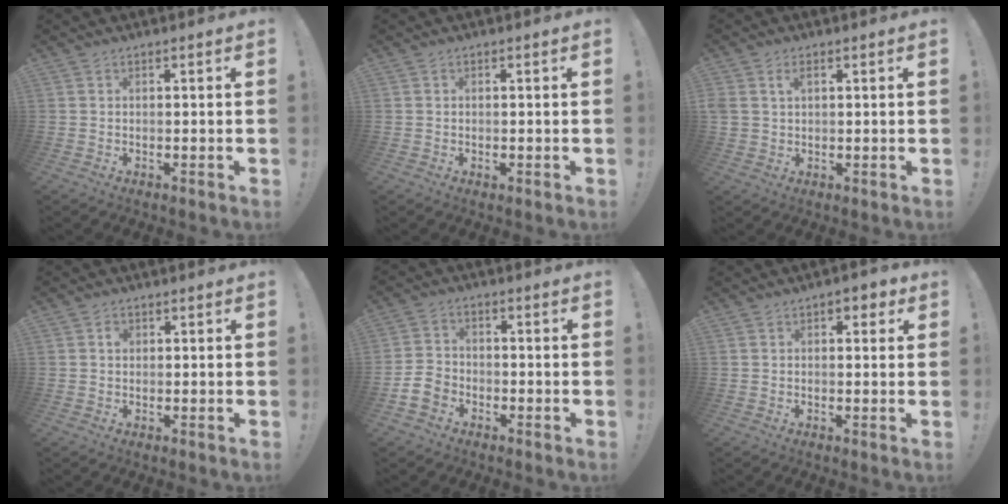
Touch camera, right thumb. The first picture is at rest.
{"total": 0.0}
{"total": 3.0, "force": [1.2, 2.2, 1.6], "torque": [-0.018, -0.001, 0.021]}
{"total": 1.3, "force": [0.3, 1.2, 0.5], "torque": [0.004, -0.002, 0.002]}
{"total": 7.1, "force": [-3.9, 5.2, 2.9], "torque": [-0.055, 0.026, -0.073]}
{"total": 3.2, "force": [0.9, 2.2, 2.2], "torque": [-0.012, 0.000, 0.011]}